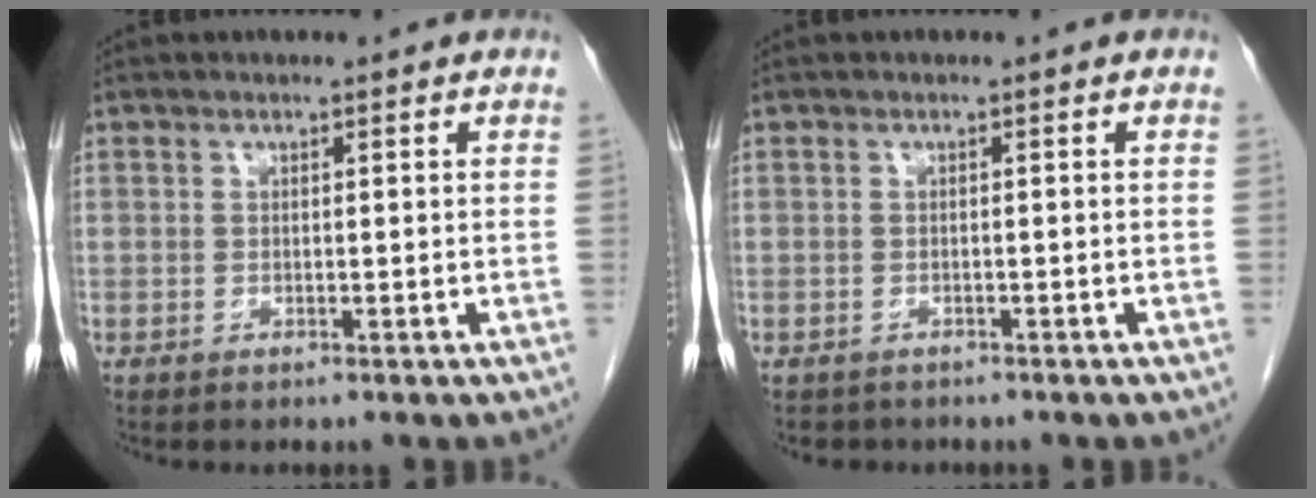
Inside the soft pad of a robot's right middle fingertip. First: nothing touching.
{"total": 2.1, "force": [-1.7, 1.2, 0.1], "torque": [-0.007, 0.002, -0.024]}